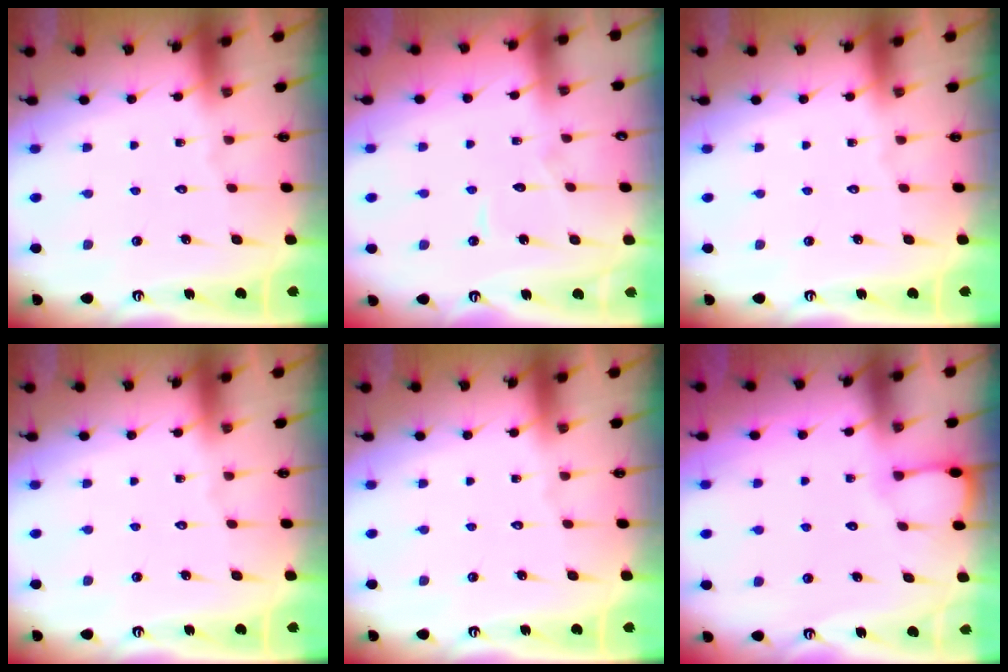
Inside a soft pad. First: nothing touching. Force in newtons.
{"total": 3.3, "press": 3.3, "slide": 0.2}
{"total": 0.0}
{"total": 0.0}
{"total": 0.0}
{"total": 2.4, "press": 2.4, "slide": 0.3}